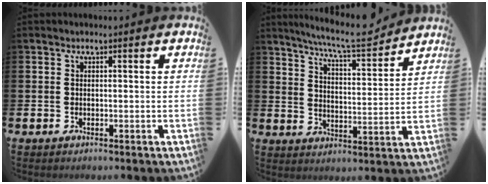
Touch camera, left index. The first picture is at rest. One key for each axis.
{"total": 8.4, "fx": 7.8, "fy": 0.6, "fz": 3.1, "tx": -0.071, "ty": -0.049, "tz": 0.134}